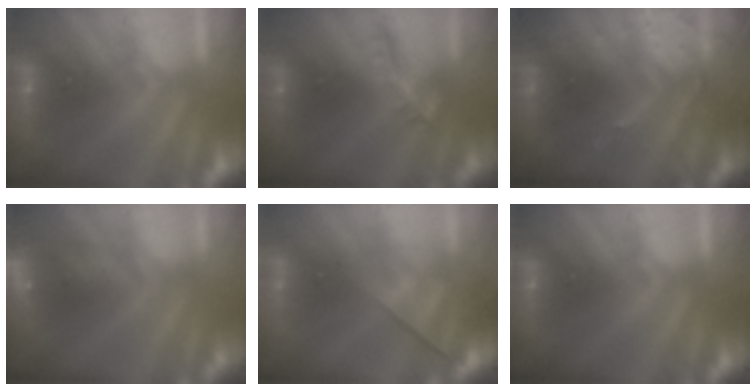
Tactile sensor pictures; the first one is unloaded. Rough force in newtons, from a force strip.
{"total": 8.1}
{"total": 5.8}
{"total": 7.8}
{"total": 3.7}
{"total": 0.0}